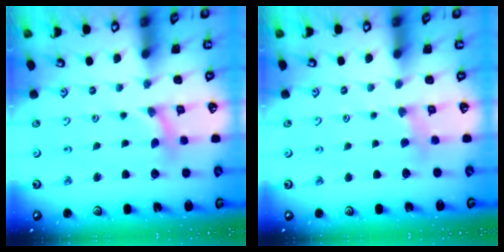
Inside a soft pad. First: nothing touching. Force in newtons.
{"total": 2.9, "press": 2.8, "slide": 0.5}